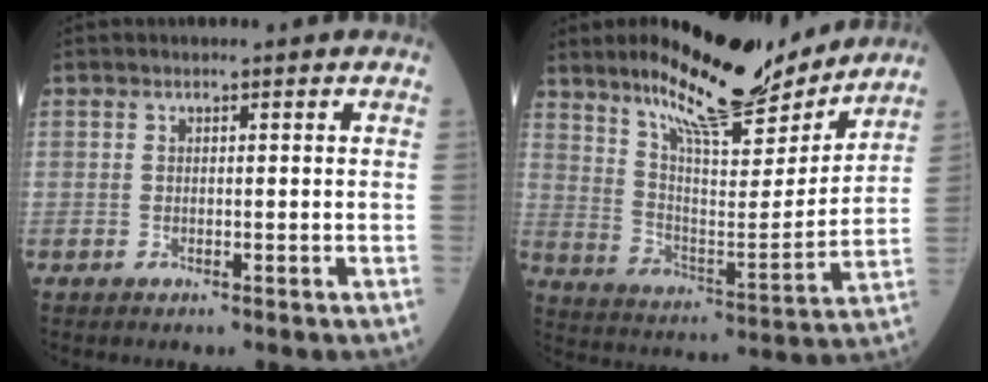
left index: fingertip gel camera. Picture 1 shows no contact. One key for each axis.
{"total": 16.7, "fx": 14.1, "fy": 3.1, "fz": 8.4, "tx": -0.140, "ty": -0.016, "tz": 0.232}